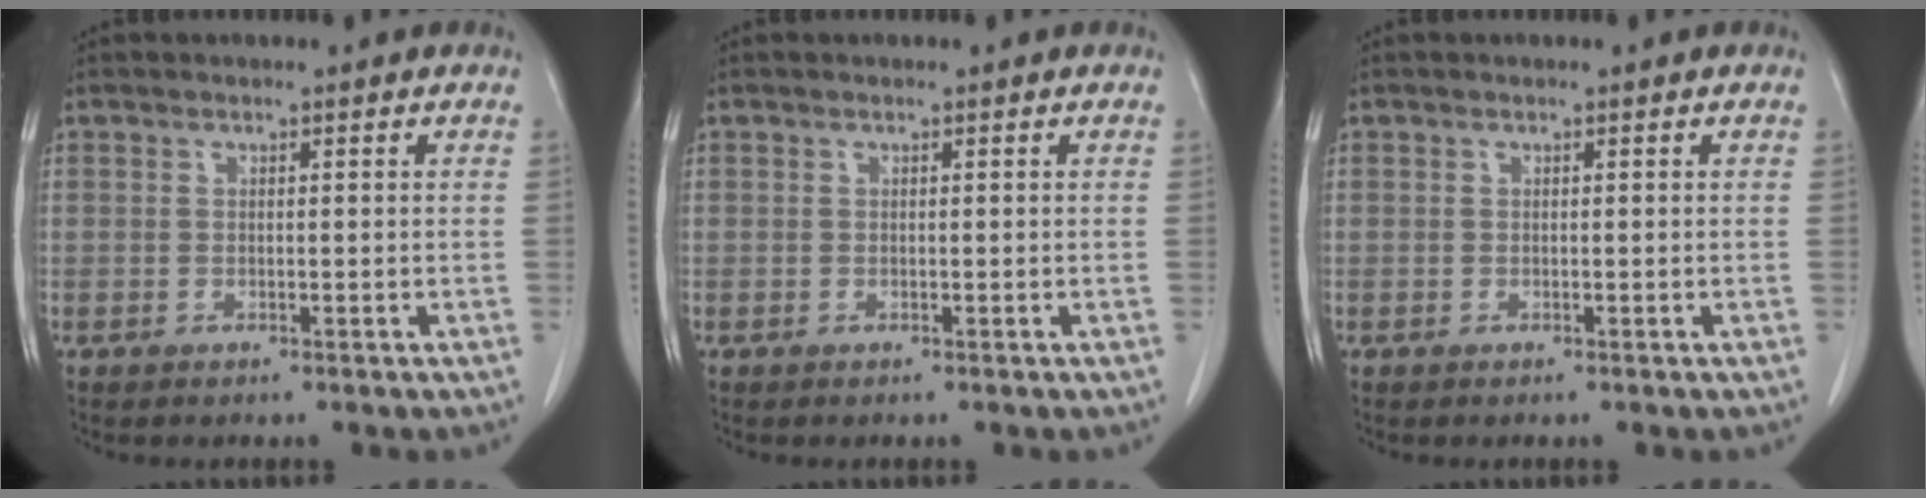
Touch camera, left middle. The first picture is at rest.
{"total": 0.0}
{"total": 0.0}